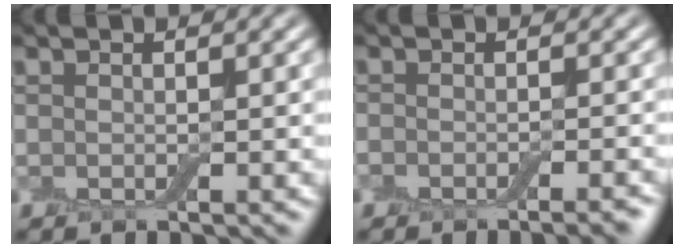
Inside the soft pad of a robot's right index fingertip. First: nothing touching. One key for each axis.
{"total": 2.9, "fx": -2.3, "fy": 0.6, "fz": 1.8, "tx": -0.025, "ty": 0.001, "tz": -0.031}